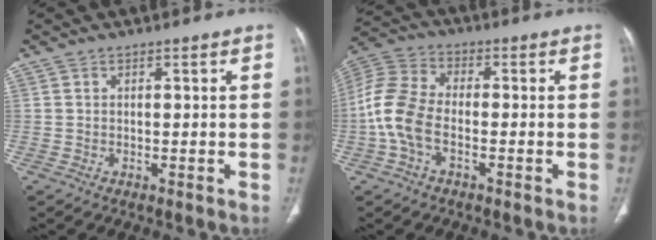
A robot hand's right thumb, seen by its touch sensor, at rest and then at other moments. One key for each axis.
{"total": 10.3, "fx": -2.6, "fy": 6.0, "fz": 8.0, "tx": -0.181, "ty": 0.028, "tz": -0.058}